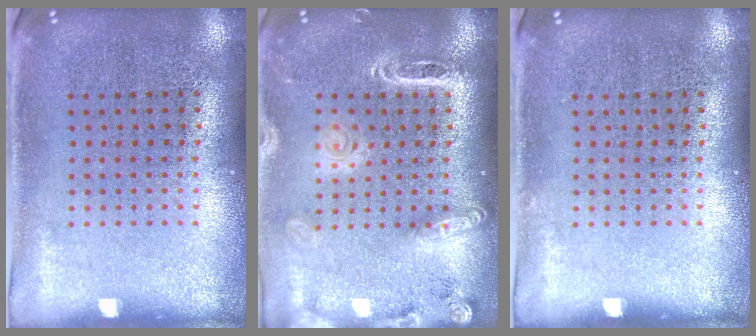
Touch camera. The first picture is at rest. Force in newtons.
{"total": 1.9, "press": 1.8, "slide": 0.7}
{"total": 0.0}